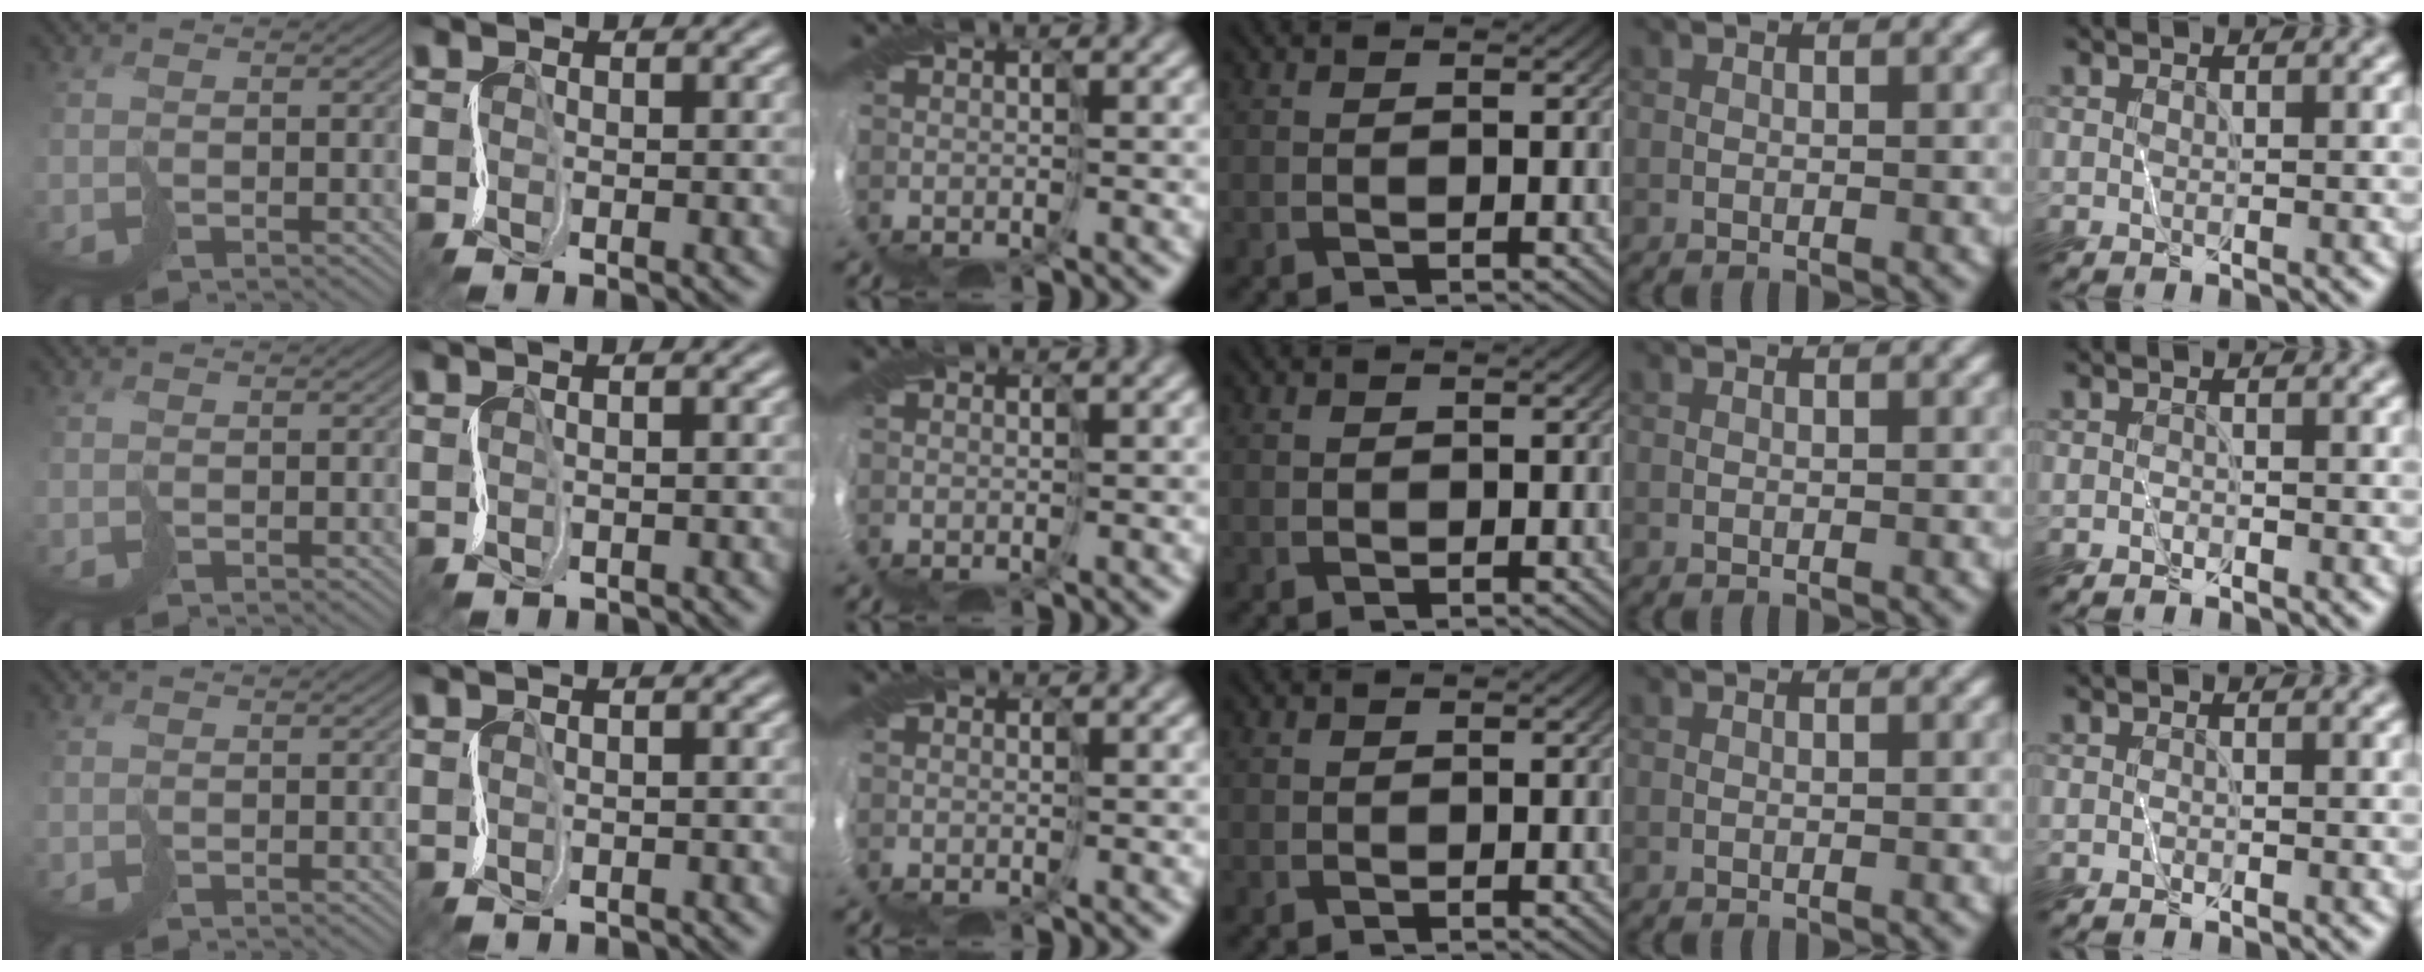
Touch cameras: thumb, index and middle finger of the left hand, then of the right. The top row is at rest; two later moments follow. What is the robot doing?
{"motion": "cut", "object": "bubble wrap"}